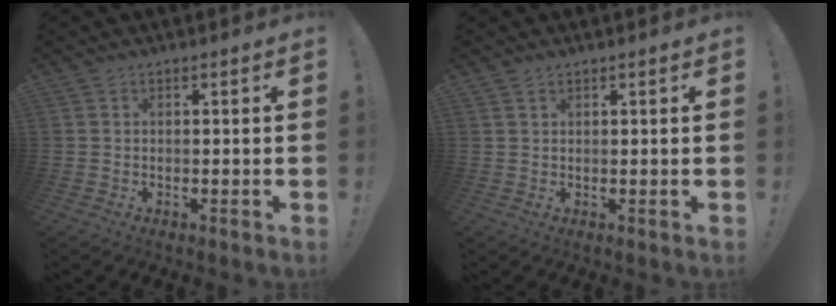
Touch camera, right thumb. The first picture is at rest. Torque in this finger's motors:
{"motor_torque": [-0.59, -0.03, -0.01, 0.00, 0.10]}